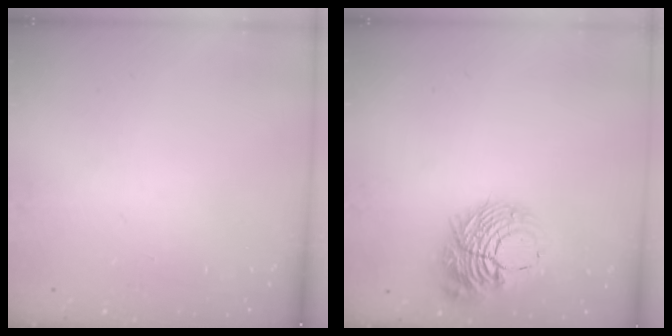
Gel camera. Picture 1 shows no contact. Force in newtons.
{"total": 11.4, "press": 11.3, "slide": 1.1}